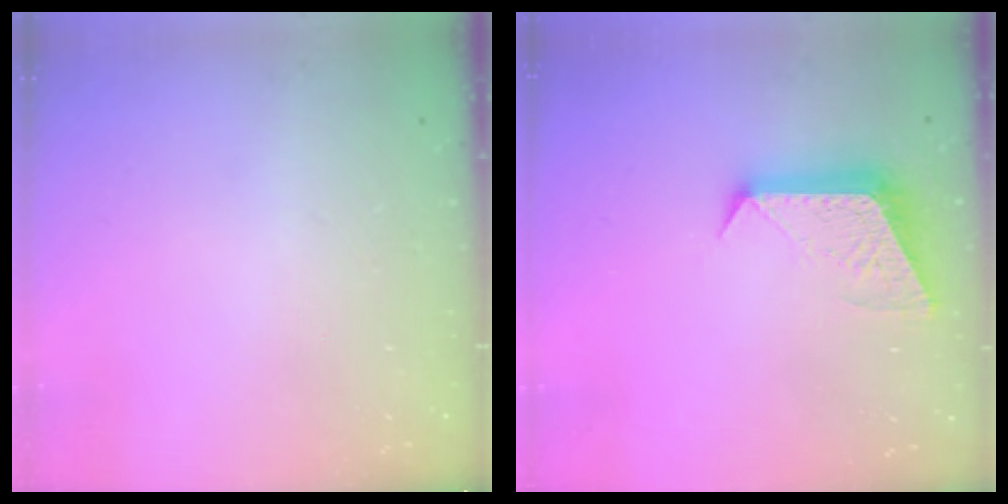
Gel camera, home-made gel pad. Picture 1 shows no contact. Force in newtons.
{"total": 10.0, "press": 10.0, "slide": 0.1}